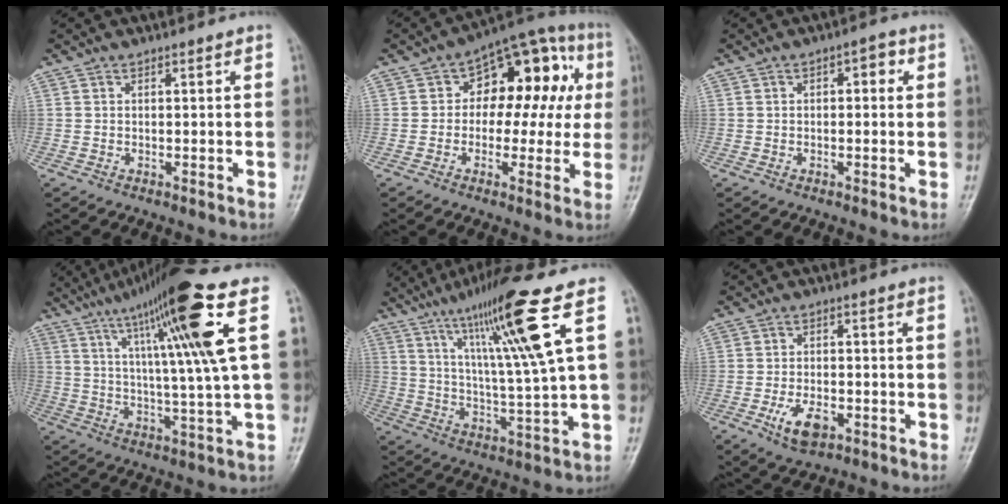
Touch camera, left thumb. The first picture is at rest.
{"total": 16.1, "force": [2.3, 10.3, 12.1], "torque": [-0.092, 0.047, 0.023]}
{"total": 3.4, "force": [0.8, 1.8, 2.8], "torque": [-0.023, 0.009, 0.004]}
{"total": 19.1, "force": [7.6, 0.3, 17.5], "torque": [-0.282, -0.010, 0.118]}
{"total": 17.1, "force": [7.8, 0.1, 15.3], "torque": [-0.262, -0.026, 0.135]}
{"total": 6.3, "force": [-2.7, 3.3, 4.6], "torque": [-0.080, 0.008, -0.042]}